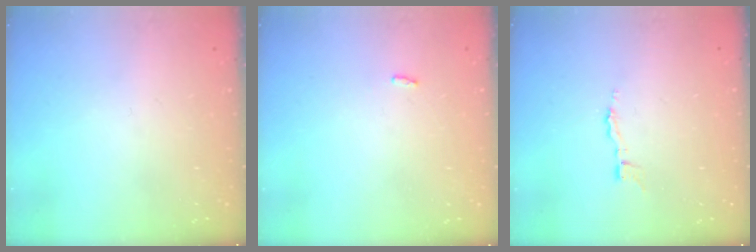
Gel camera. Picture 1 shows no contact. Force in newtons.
{"total": 2.9, "press": 2.9, "slide": 0.2}
{"total": 2.9, "press": 2.9, "slide": 0.3}